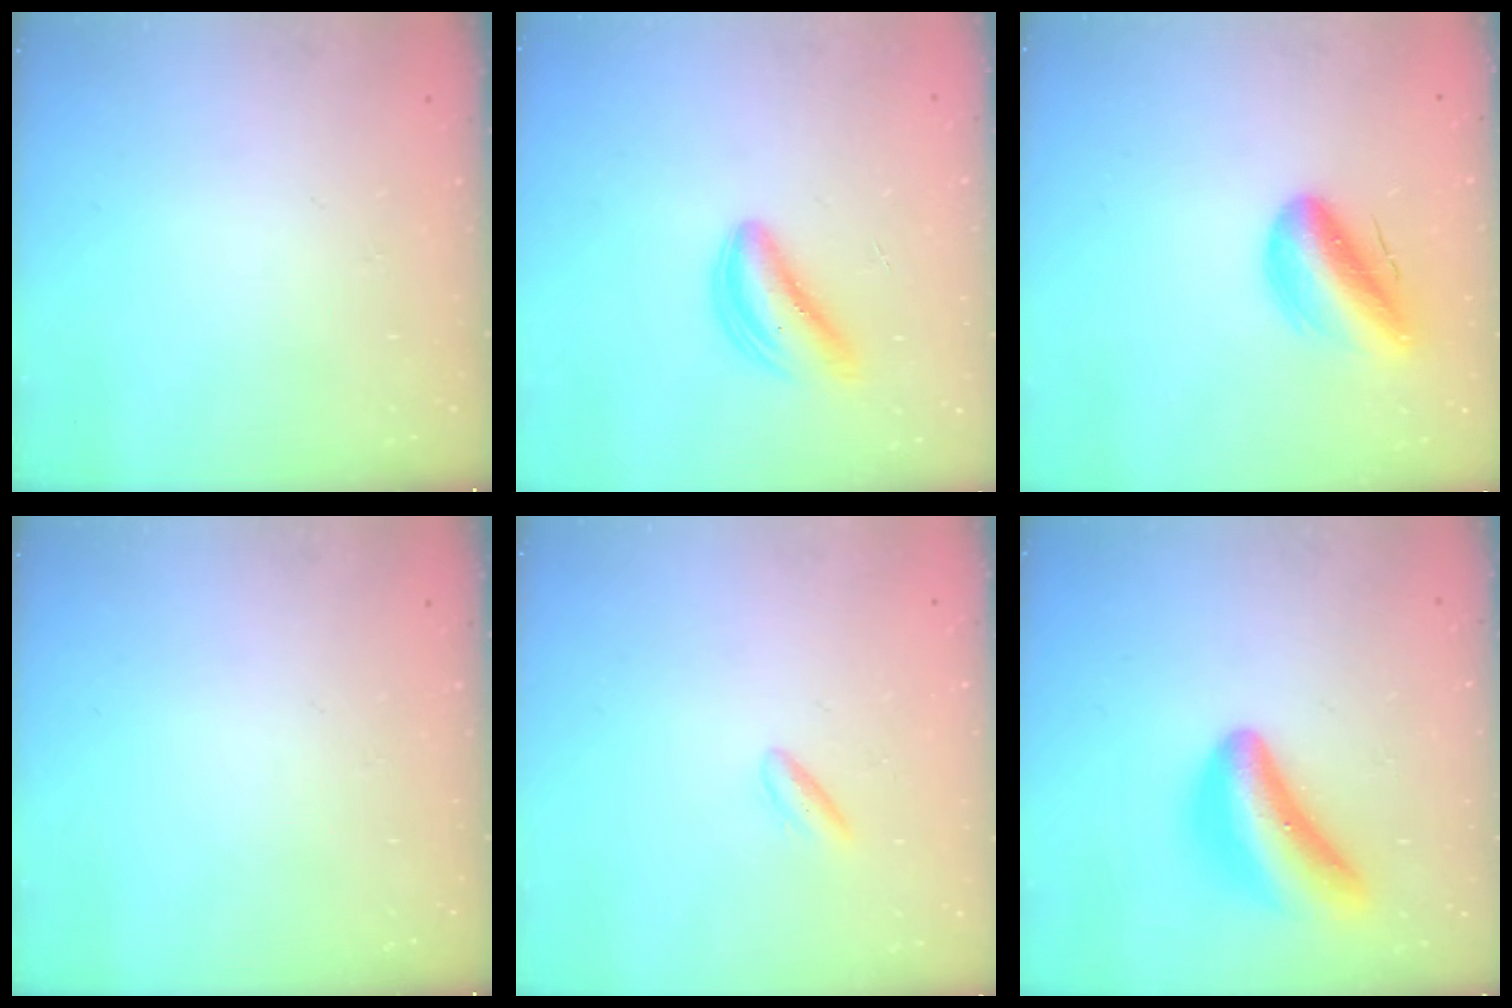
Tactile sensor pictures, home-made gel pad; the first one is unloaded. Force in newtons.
{"total": 4.9, "press": 4.8, "slide": 0.9}
{"total": 12.3, "press": 11.7, "slide": 3.7}
{"total": 0.0}
{"total": 3.3, "press": 2.9, "slide": 1.6}
{"total": 16.3, "press": 16.3, "slide": 0.2}